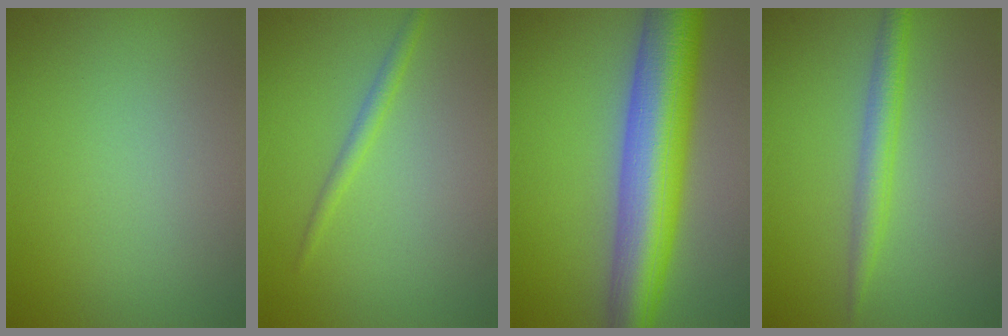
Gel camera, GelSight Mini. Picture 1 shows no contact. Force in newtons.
{"total": 1.3, "press": 1.3, "slide": 0.1}
{"total": 10.8, "press": 10.8, "slide": 0.3}
{"total": 2.3, "press": 2.3, "slide": 0.1}